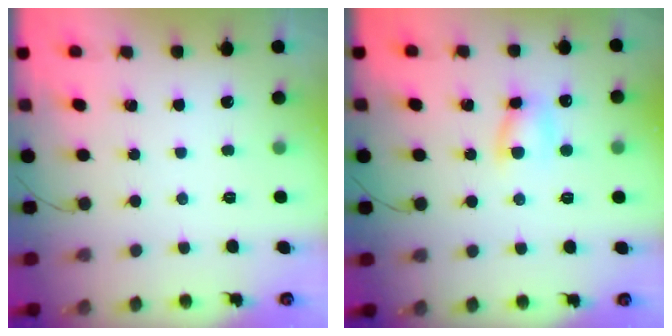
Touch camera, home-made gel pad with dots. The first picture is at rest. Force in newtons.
{"total": 5.9, "press": 5.8, "slide": 0.7}